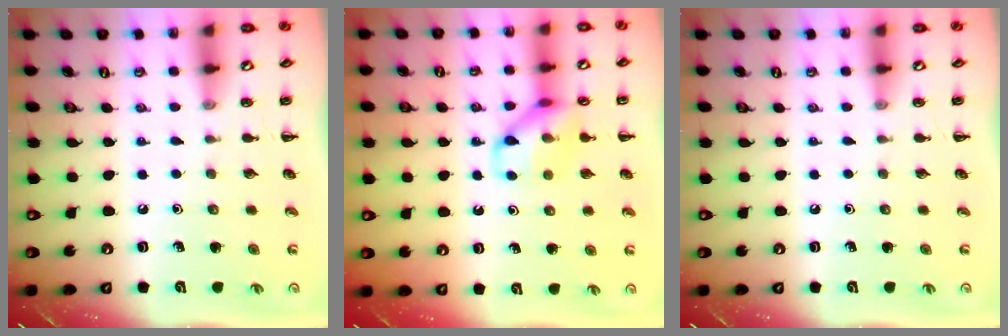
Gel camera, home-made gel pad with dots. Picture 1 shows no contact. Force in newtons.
{"total": 11.1, "press": 11.1, "slide": 0.6}
{"total": 0.0}